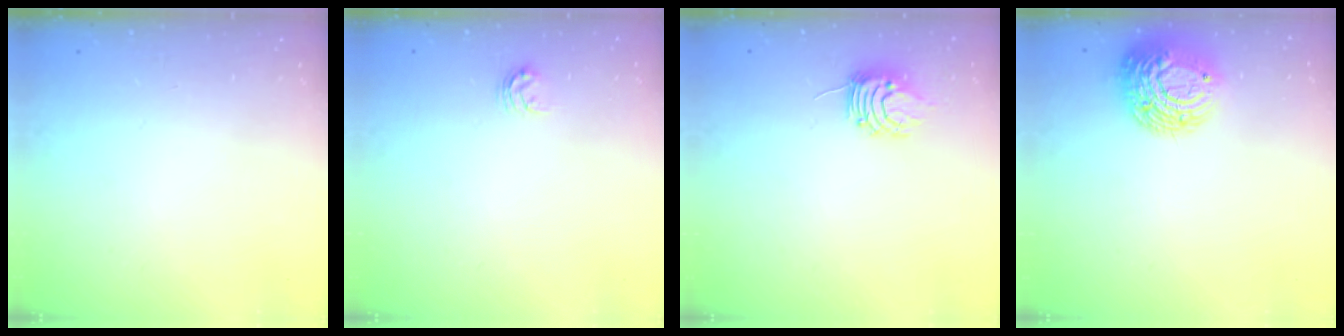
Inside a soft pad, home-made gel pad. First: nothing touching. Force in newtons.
{"total": 3.6, "press": 3.5, "slide": 0.5}
{"total": 7.7, "press": 7.7, "slide": 0.7}
{"total": 11.4, "press": 11.3, "slide": 1.0}